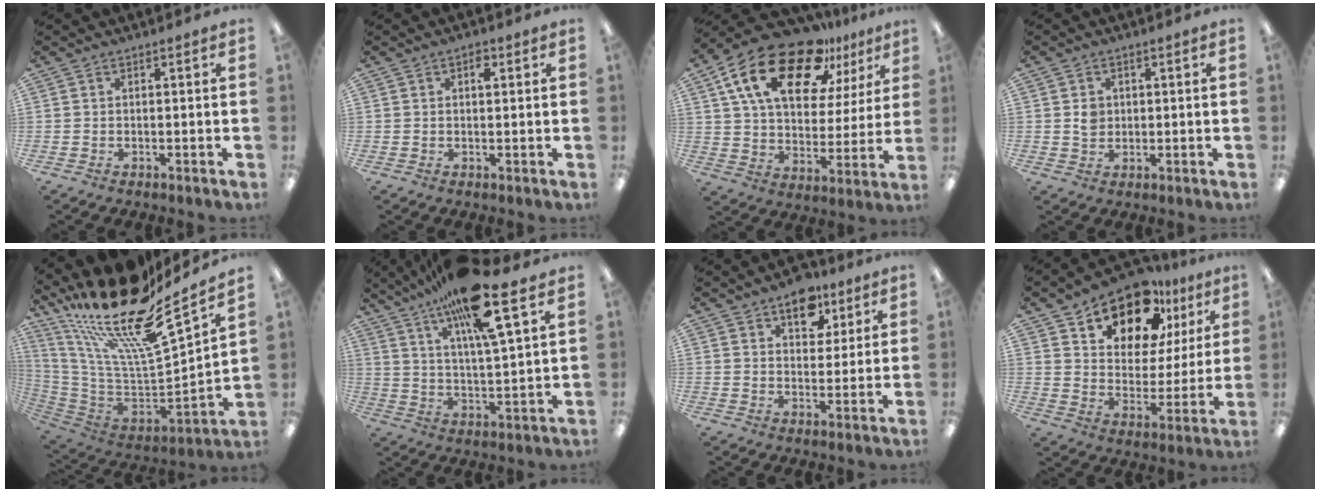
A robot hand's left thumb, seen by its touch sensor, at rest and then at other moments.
{"total": 2.3, "force": [1.2, 1.3, 1.4], "torque": [-0.014, -0.002, 0.017]}
{"total": 22.4, "force": [14.0, 10.5, 13.9], "torque": [-0.240, -0.067, 0.244]}
{"total": 3.3, "force": [0.9, 2.9, 1.2], "torque": [-0.012, -0.002, 0.012]}
{"total": 23.7, "force": [15.2, 7.0, 16.7], "torque": [-0.288, -0.125, 0.254]}
{"total": 18.0, "force": [12.4, 3.7, 12.5], "torque": [-0.212, -0.061, 0.198]}
{"total": 9.5, "force": [6.3, 5.8, 4.2], "torque": [-0.038, -0.032, 0.107]}
{"total": 15.5, "force": [11.9, 7.9, 6.1], "torque": [-0.102, -0.080, 0.213]}